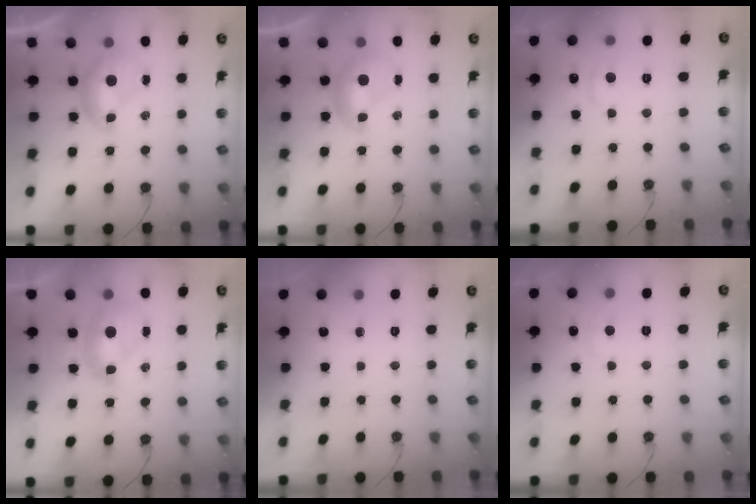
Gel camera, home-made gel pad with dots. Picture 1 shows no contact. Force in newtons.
{"total": 0.0}
{"total": 1.0, "press": 0.5, "slide": 0.8}
{"total": 2.0, "press": 1.9, "slide": 0.4}
{"total": 0.0}
{"total": 2.4, "press": 2.3, "slide": 0.2}